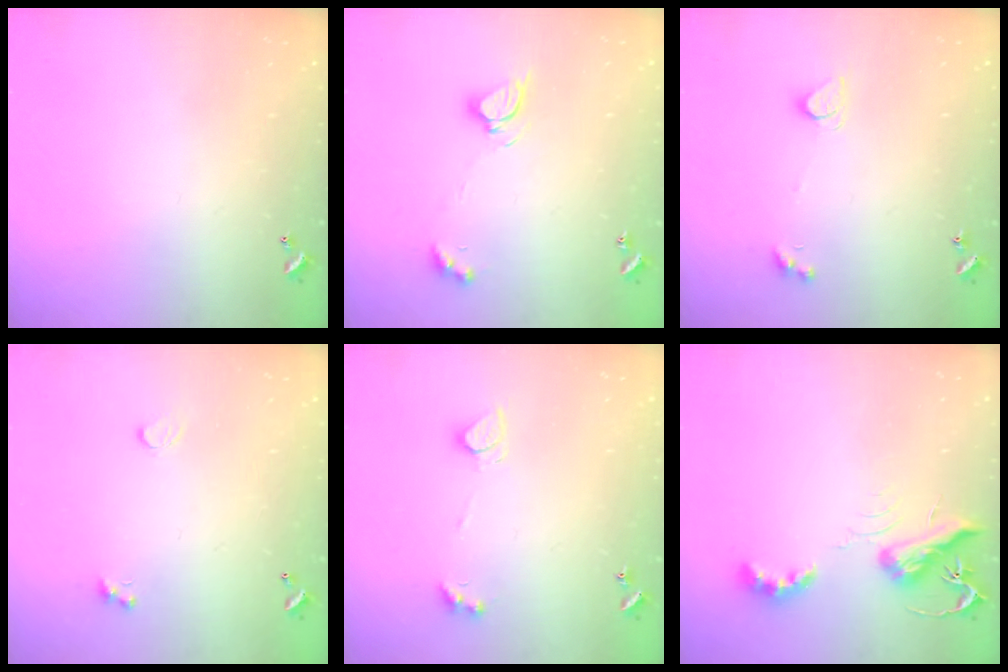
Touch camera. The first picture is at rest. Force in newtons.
{"total": 5.5, "press": 5.5, "slide": 0.7}
{"total": 2.6, "press": 2.6, "slide": 0.5}
{"total": 0.6, "press": 0.4, "slide": 0.4}
{"total": 2.4, "press": 2.3, "slide": 0.6}
{"total": 6.6, "press": 6.6, "slide": 0.3}